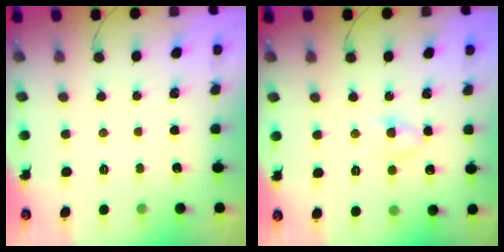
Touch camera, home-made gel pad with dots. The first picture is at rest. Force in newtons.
{"total": 3.9, "press": 3.7, "slide": 1.1}